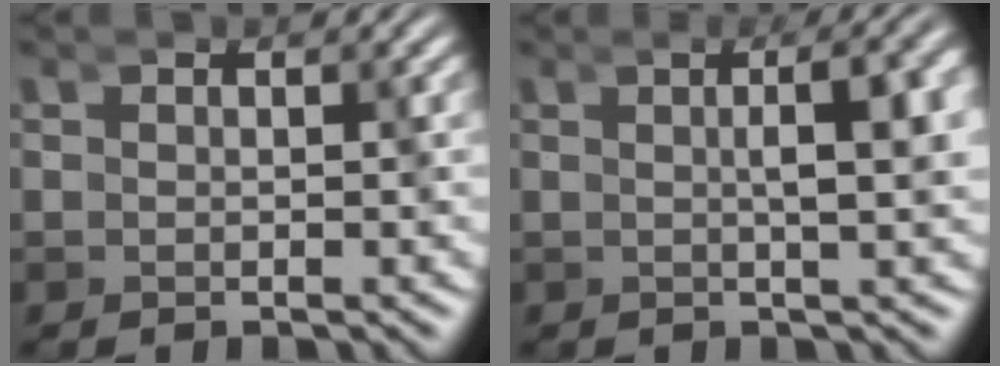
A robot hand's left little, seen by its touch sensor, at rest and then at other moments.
{"total": 4.4, "force": [0.2, 1.5, 4.2], "torque": [-0.032, 0.014, -0.005]}